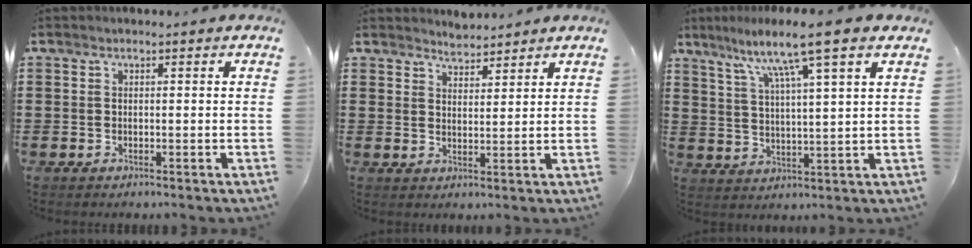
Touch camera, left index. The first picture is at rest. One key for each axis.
{"total": 2.9, "fx": 2.8, "fy": 0.4, "fz": -0.2, "tx": -0.003, "ty": -0.004, "tz": 0.054}
{"total": 8.7, "fx": 6.4, "fy": -0.2, "fz": 5.9, "tx": -0.126, "ty": -0.025, "tz": 0.103}